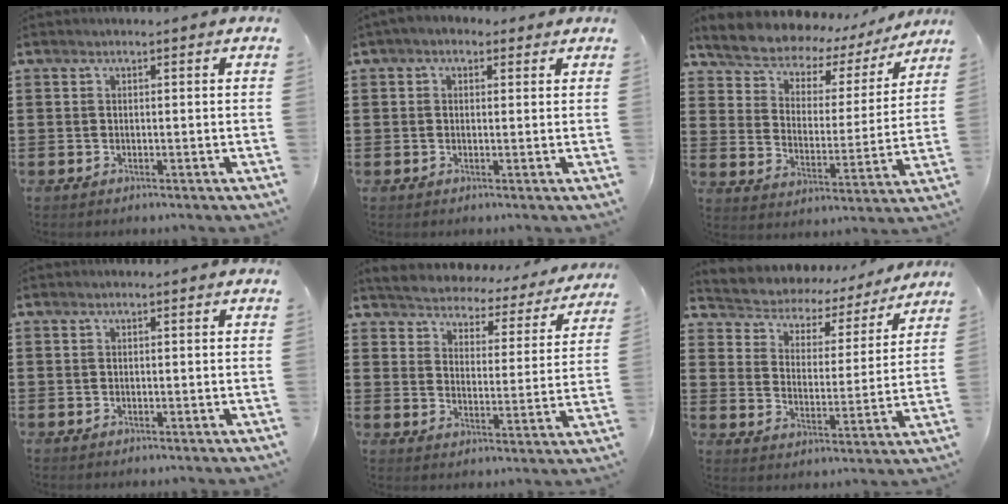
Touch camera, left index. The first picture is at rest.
{"total": 1.8, "force": [0.7, 1.4, 0.8], "torque": [-0.020, 0.009, 0.013]}
{"total": 5.3, "force": [5.0, 1.7, 0.6], "torque": [-0.045, -0.042, 0.081]}
{"total": 0.0}
{"total": 3.5, "force": [3.4, 0.2, -0.5], "torque": [-0.018, -0.035, 0.051]}
{"total": 3.6, "force": [3.4, 1.2, 0.1], "torque": [-0.028, -0.030, 0.049]}